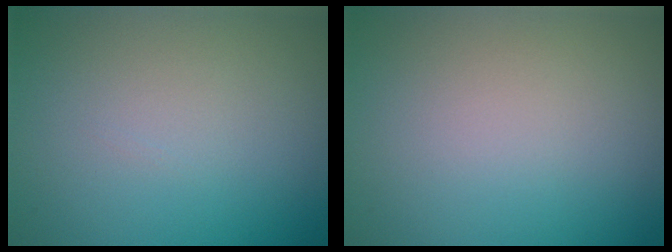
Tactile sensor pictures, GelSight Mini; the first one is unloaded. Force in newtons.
{"total": 0.0}